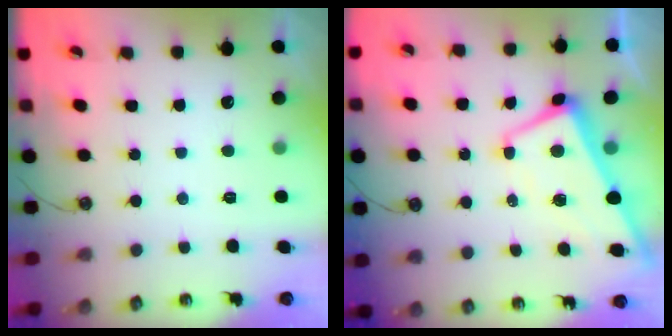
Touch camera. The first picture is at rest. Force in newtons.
{"total": 1.1, "press": 0.7, "slide": 0.8}